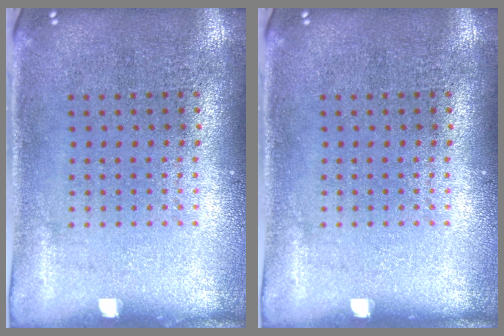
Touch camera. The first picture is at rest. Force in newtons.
{"total": 0.0}